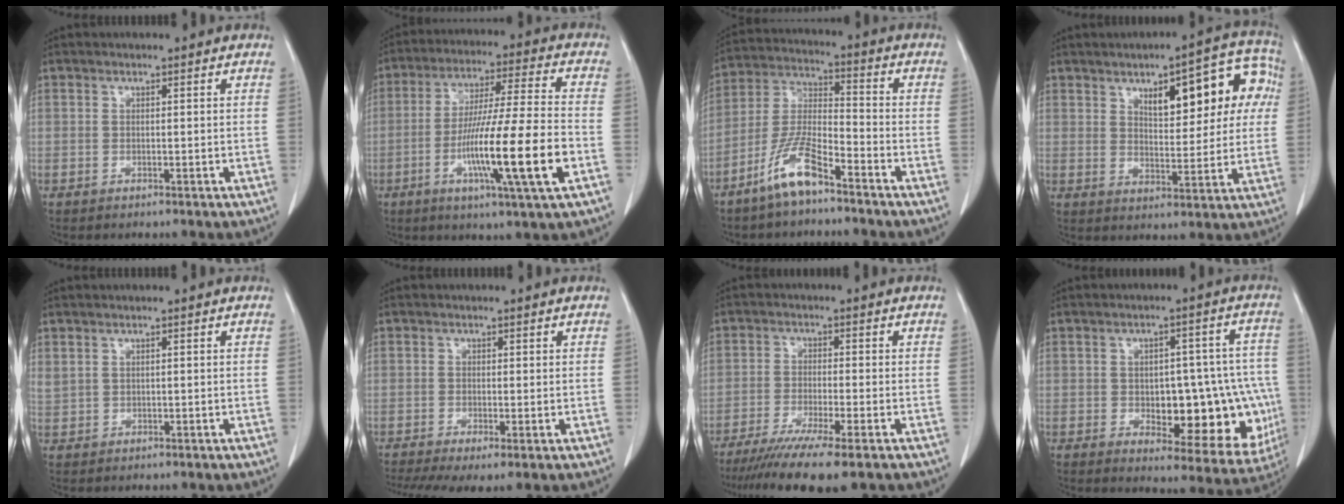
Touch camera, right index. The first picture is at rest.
{"total": 15.4, "force": [-4.7, -0.5, 14.6], "torque": [-0.264, -0.013, -0.081]}
{"total": 9.5, "force": [-6.5, 1.8, 6.7], "torque": [-0.149, -0.009, -0.132]}
{"total": 13.7, "force": [4.7, 5.2, 11.8], "torque": [-0.141, 0.035, 0.064]}
{"total": 1.5, "force": [0.9, 0.9, 0.6], "torque": [-0.021, 0.015, 0.031]}
{"total": 6.3, "force": [-3.4, 2.1, 4.8], "torque": [-0.090, -0.014, -0.060]}
{"total": 10.4, "force": [-7.8, -0.1, 6.9], "torque": [-0.109, -0.026, -0.123]}
{"total": 16.4, "force": [-2.8, 7.3, 14.5], "torque": [-0.133, 0.028, -0.008]}